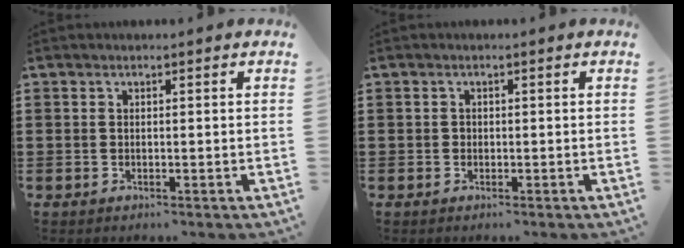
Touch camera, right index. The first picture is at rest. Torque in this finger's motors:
{"motor_torque": [0.20, -0.20, 0.00, 0.00]}